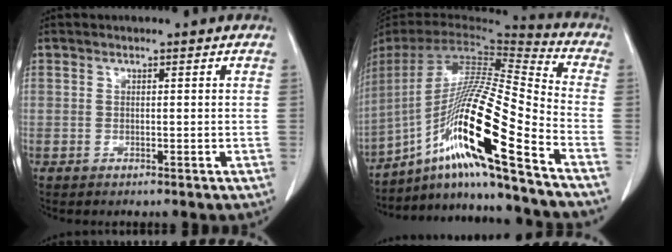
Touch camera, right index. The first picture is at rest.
{"total": 22.3, "force": [-13.3, -0.7, 17.9], "torque": [-0.355, -0.019, -0.251]}